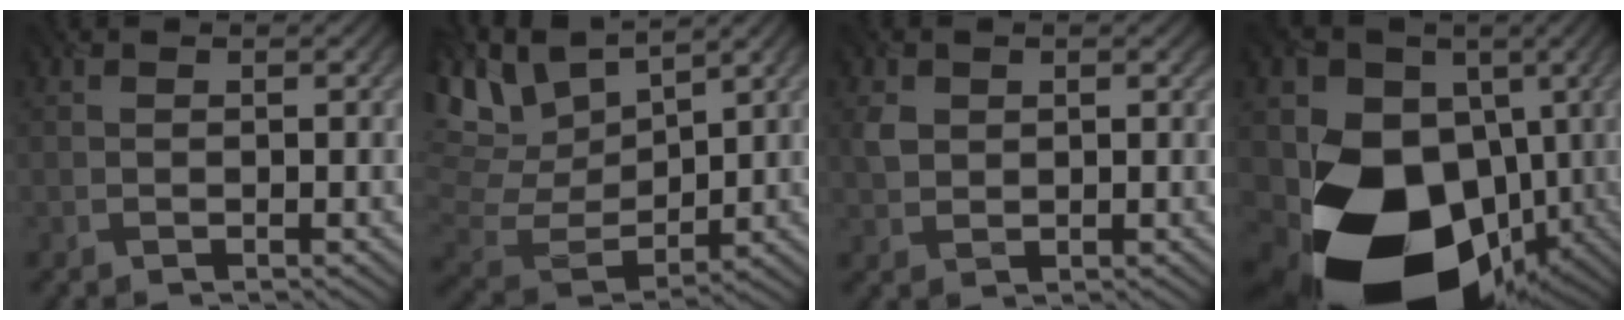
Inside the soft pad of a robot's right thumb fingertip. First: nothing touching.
{"total": 10.2, "force": [6.9, 4.1, 6.3], "torque": [-0.175, 0.013, 0.132]}
{"total": 2.4, "force": [0.9, 1.8, 1.2], "torque": [-0.031, -0.002, 0.018]}
{"total": 19.9, "force": [-4.5, 15.2, 12.1], "torque": [-0.211, -0.040, -0.070]}